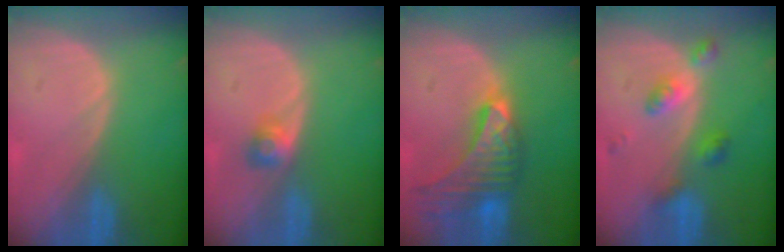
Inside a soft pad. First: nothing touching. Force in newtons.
{"total": 2.6, "press": 2.3, "slide": 1.1}
{"total": 9.7, "press": 8.6, "slide": 4.4}
{"total": 4.8, "press": 4.8, "slide": 0.1}